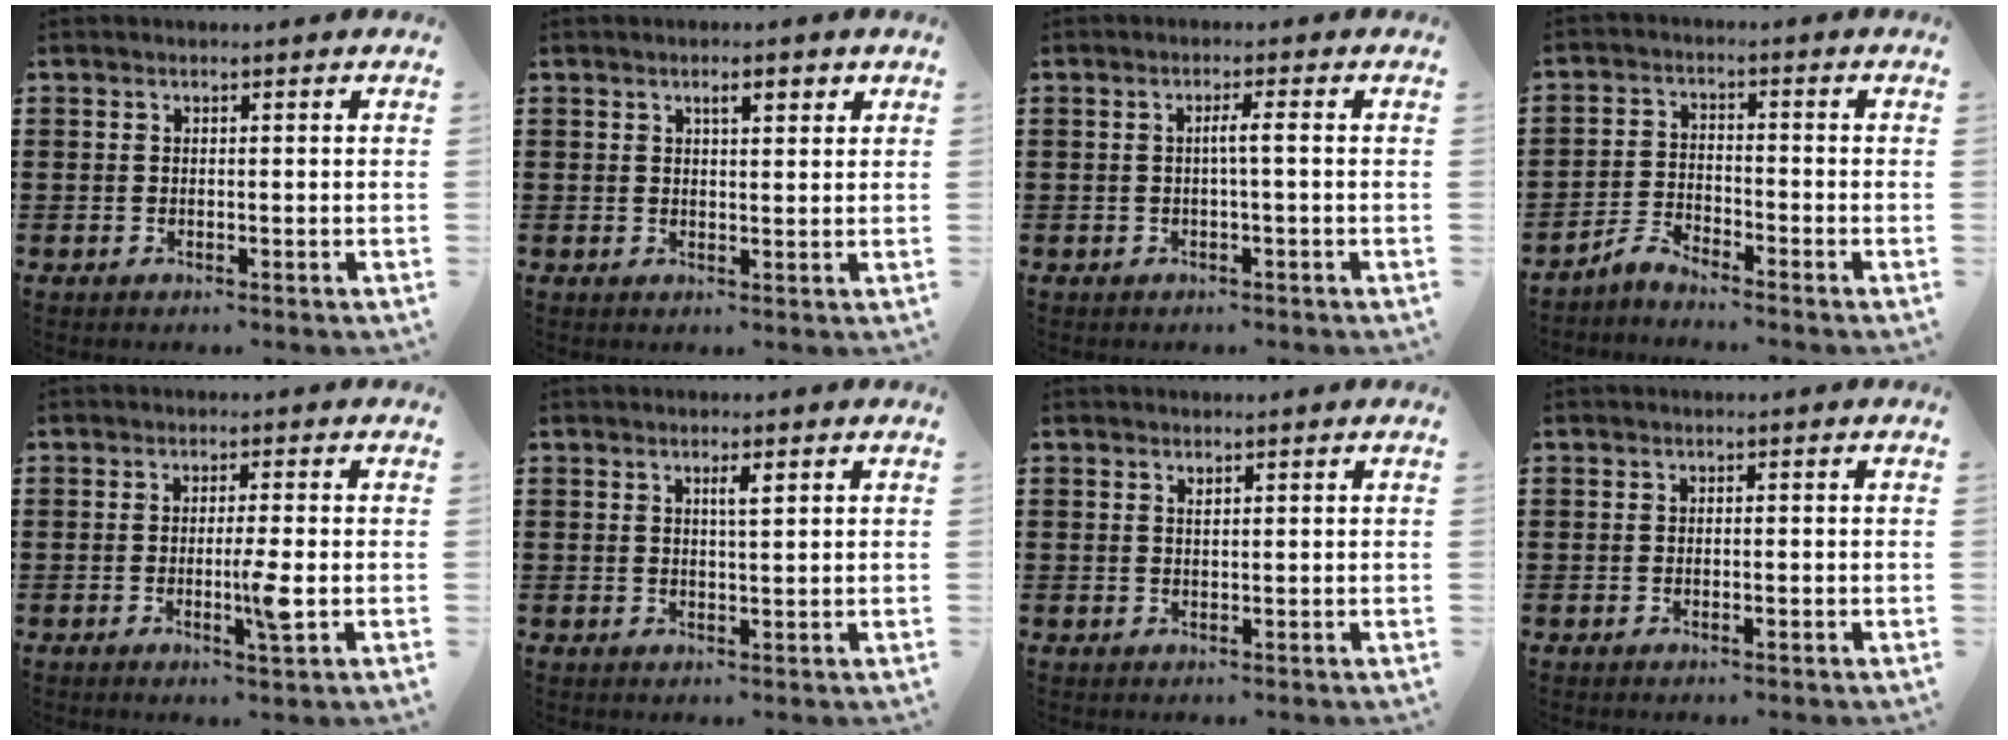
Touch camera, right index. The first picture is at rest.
{"total": 2.5, "force": [1.1, 0.6, 2.1], "torque": [-0.036, 0.003, 0.015]}
{"total": 2.1, "force": [-0.3, -0.4, 2.0], "torque": [-0.036, -0.003, -0.010]}
{"total": 3.1, "force": [-3.1, 0.0, 0.2], "torque": [-0.018, 0.003, -0.067]}
{"total": 4.4, "force": [-1.0, -0.1, 4.3], "torque": [-0.079, -0.015, -0.021]}
{"total": 1.9, "force": [0.7, 0.2, 1.8], "torque": [-0.036, 0.002, 0.009]}
{"total": 0.7, "force": [0.4, 0.3, 0.5], "torque": [-0.011, 0.001, 0.008]}
{"total": 0.7, "force": [-0.3, 0.2, 0.6], "torque": [-0.011, -0.005, -0.005]}